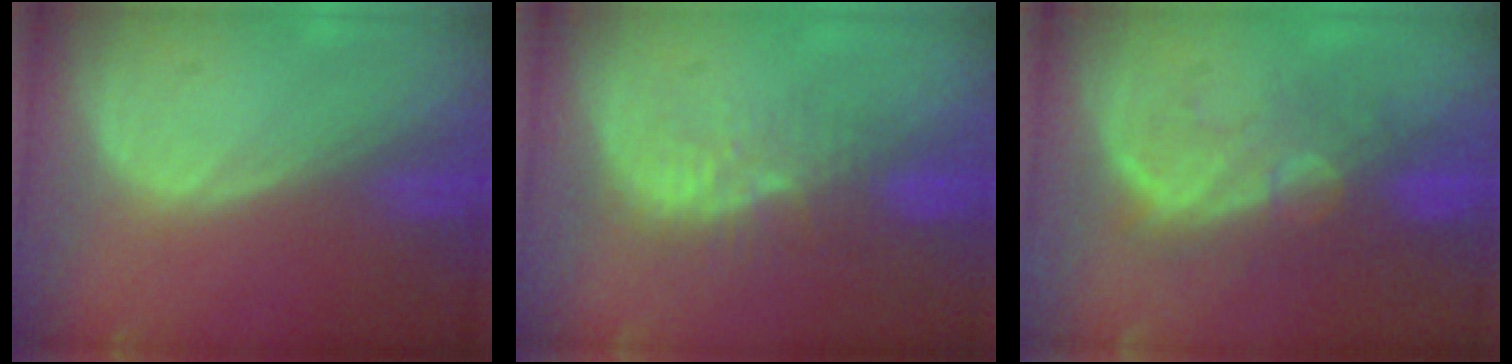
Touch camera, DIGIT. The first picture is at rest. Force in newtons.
{"total": 6.0, "press": 5.7, "slide": 1.9}
{"total": 9.2, "press": 8.3, "slide": 4.0}